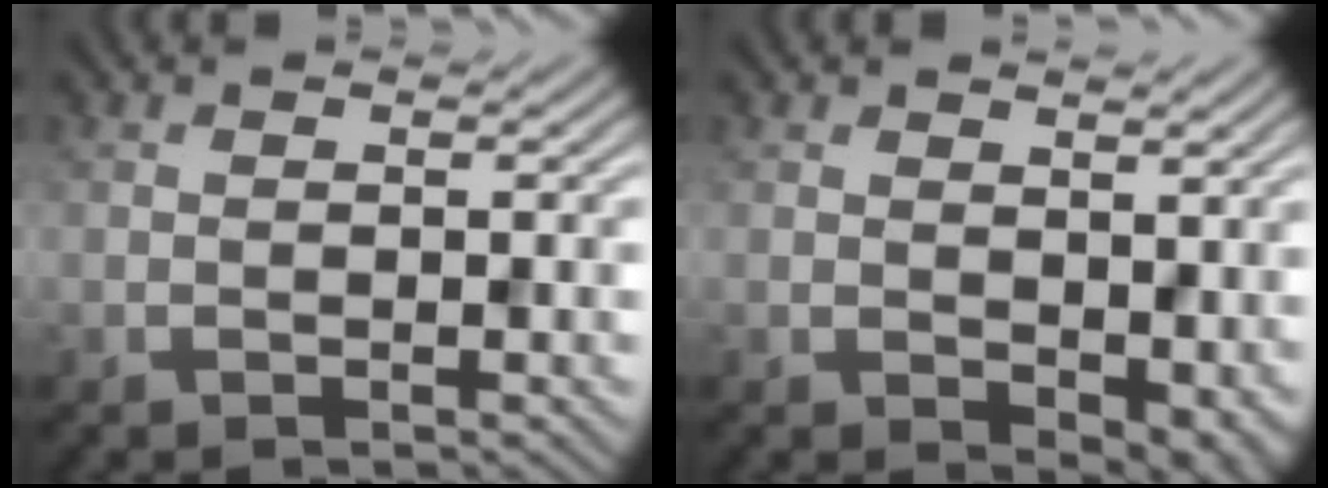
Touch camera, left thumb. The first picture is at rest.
{"total": 5.0, "force": [1.1, 3.3, 3.5], "torque": [-0.060, -0.021, 0.031]}